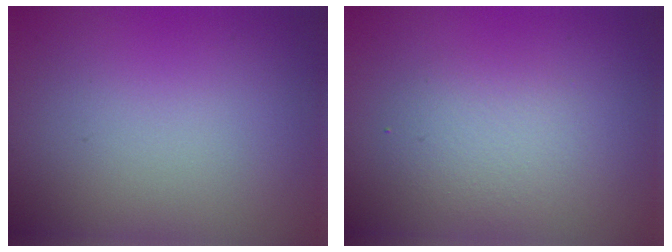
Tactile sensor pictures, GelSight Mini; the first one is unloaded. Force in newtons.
{"total": 2.8, "press": 2.8, "slide": 0.1}